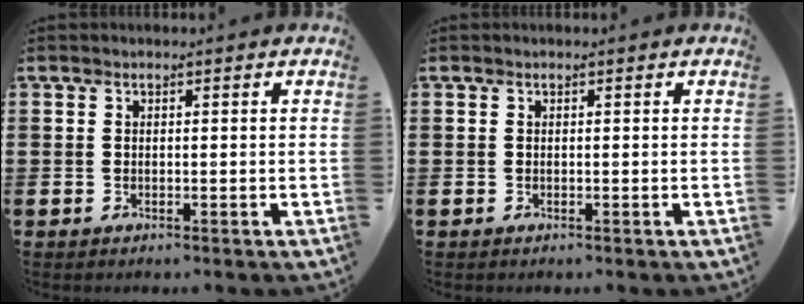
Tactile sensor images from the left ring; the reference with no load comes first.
{"total": 0.0}